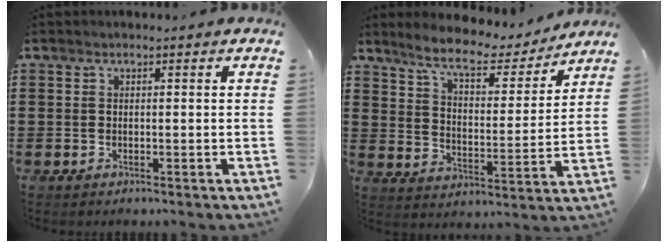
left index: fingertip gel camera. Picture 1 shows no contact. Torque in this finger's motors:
{"motor_torque": [0.62, -1.01, 0.45, 0.14]}